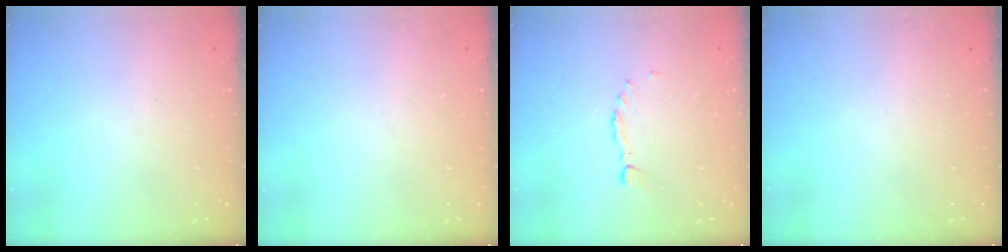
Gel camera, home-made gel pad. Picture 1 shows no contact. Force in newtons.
{"total": 0.0}
{"total": 0.0}
{"total": 0.0}